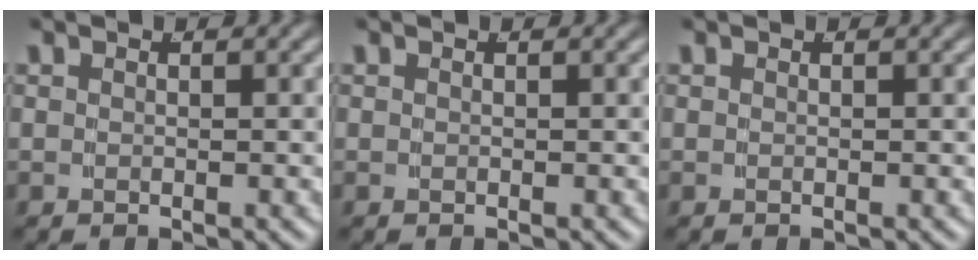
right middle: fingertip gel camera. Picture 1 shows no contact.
{"total": 0.0}
{"total": 0.0}